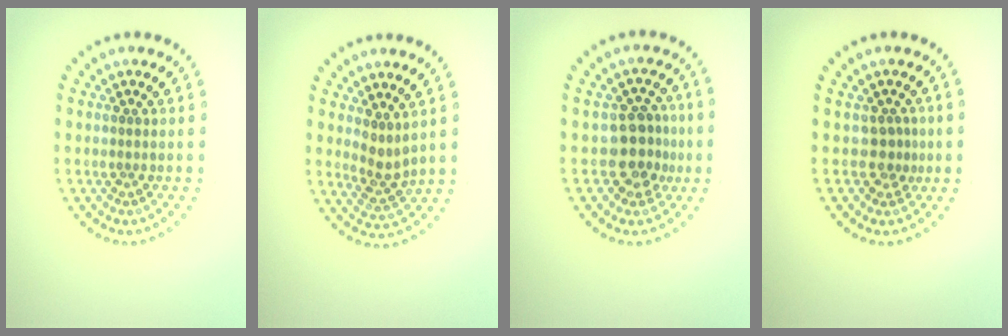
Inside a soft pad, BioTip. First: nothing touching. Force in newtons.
{"total": 2.2, "press": 1.5, "slide": 1.5}
{"total": 3.6, "press": 3.2, "slide": 1.6}
{"total": 1.8, "press": 1.3, "slide": 1.2}